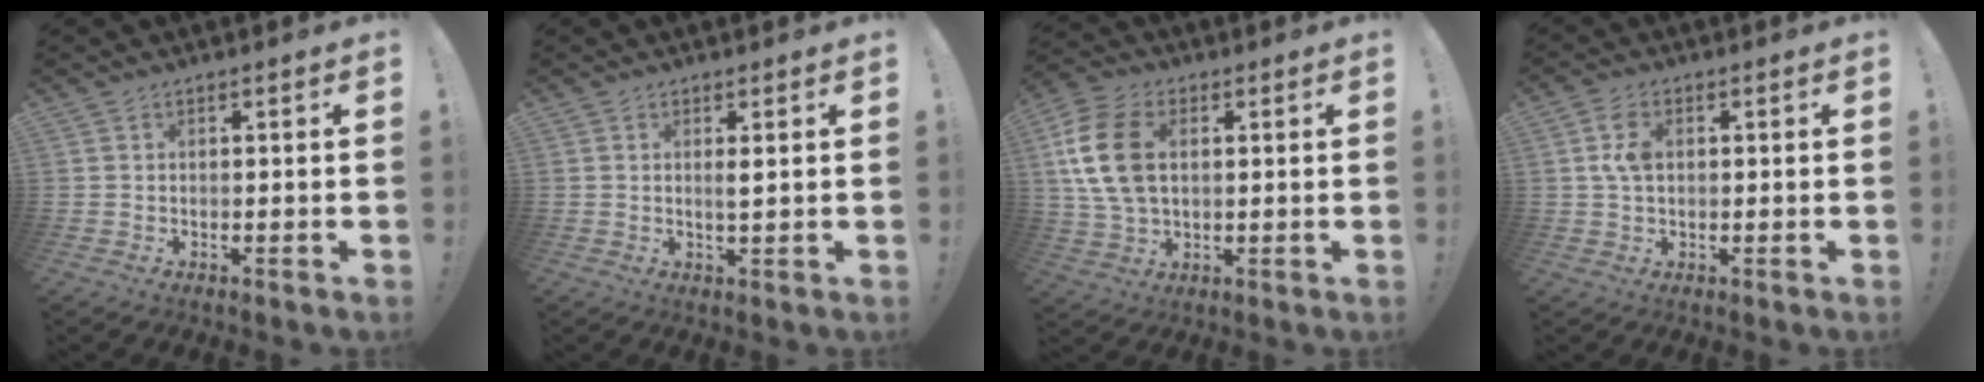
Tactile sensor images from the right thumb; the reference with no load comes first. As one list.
[{"total": 1.9, "force": [0.6, 0.2, 1.8], "torque": [-0.028, -0.005, 0.007]}, {"total": 14.9, "force": [2.5, 10.0, 10.8], "torque": [-0.209, 0.008, 0.052]}, {"total": 6.1, "force": [1.2, 3.7, 4.7], "torque": [-0.094, 0.007, 0.022]}]